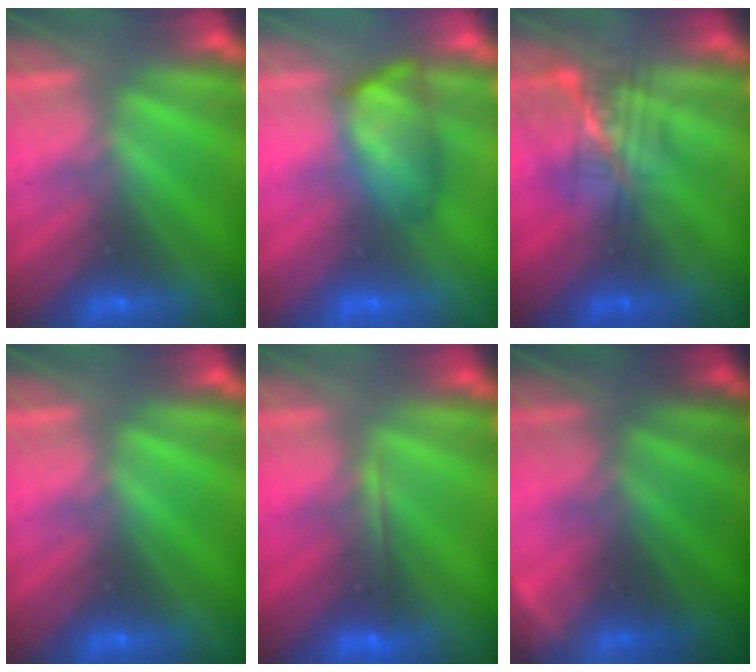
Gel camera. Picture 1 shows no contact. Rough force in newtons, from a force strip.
{"total": 4.5}
{"total": 2.4}
{"total": 0.0}
{"total": 1.9}
{"total": 4.8}